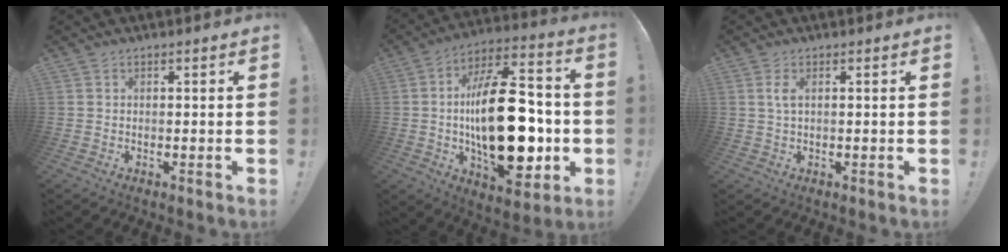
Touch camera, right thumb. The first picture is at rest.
{"total": 30.4, "force": [-2.5, 14.5, 26.5], "torque": [-0.459, 0.016, -0.030]}
{"total": 2.5, "force": [0.7, 0.6, 2.3], "torque": [-0.039, 0.000, 0.010]}